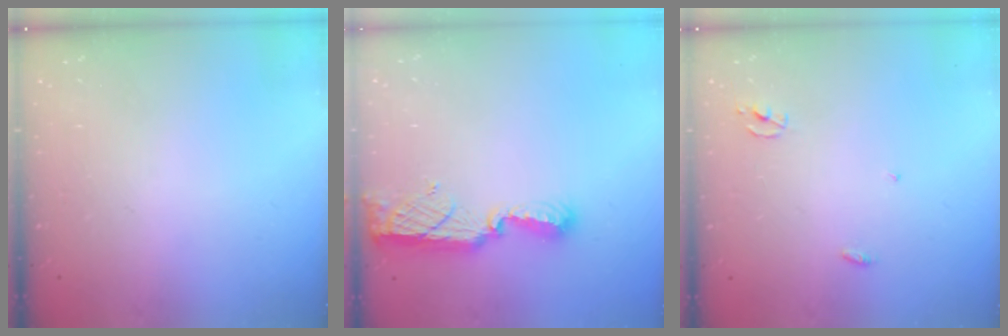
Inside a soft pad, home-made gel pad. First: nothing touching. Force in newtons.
{"total": 11.4, "press": 10.2, "slide": 4.9}
{"total": 2.3, "press": 2.3, "slide": 0.1}